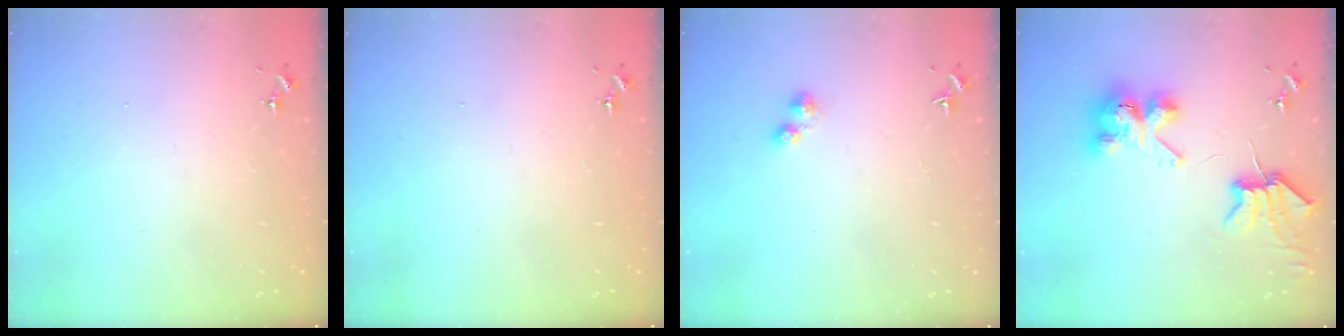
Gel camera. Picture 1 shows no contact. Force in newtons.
{"total": 0.0}
{"total": 2.5, "press": 2.5, "slide": 0.4}
{"total": 9.0, "press": 8.9, "slide": 1.3}